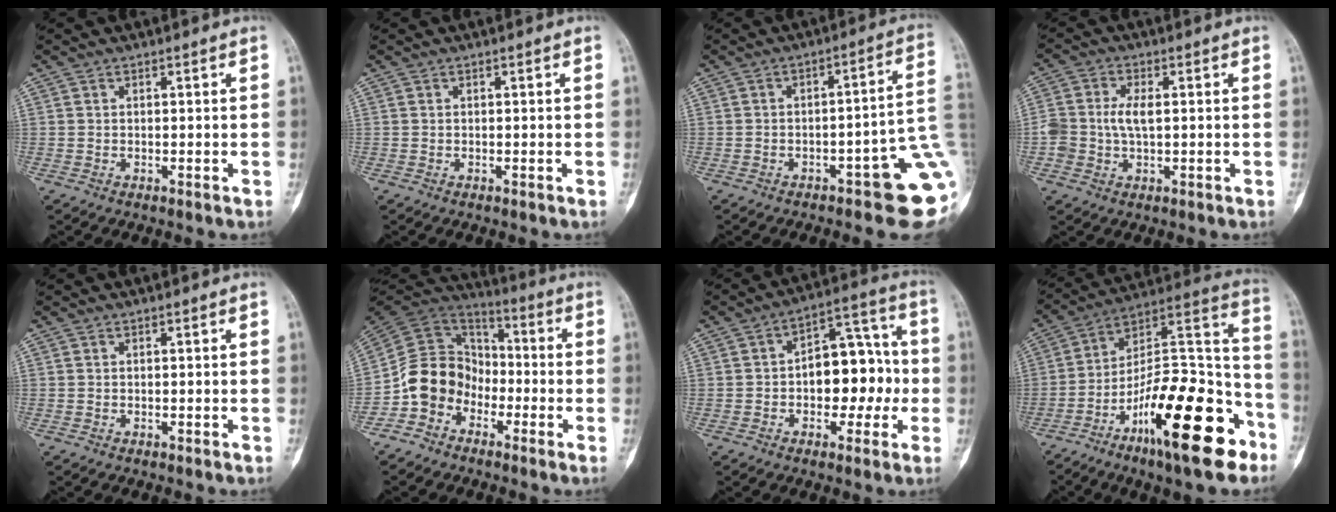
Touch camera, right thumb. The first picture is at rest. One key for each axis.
{"total": 0.0}
{"total": 14.1, "fx": -4.9, "fy": 4.4, "fz": 12.5, "tx": -0.097, "ty": 0.043, "tz": -0.052}
{"total": 6.0, "fx": 0.0, "fy": 3.4, "fz": 4.9, "tx": -0.114, "ty": 0.015, "tz": 0.002}
{"total": 0.0}
{"total": 12.2, "fx": -5.1, "fy": 10.0, "fz": 4.8, "tx": -0.065, "ty": 0.072, "tz": -0.106}
{"total": 13.2, "fx": -1.3, "fy": 8.1, "fz": 10.3, "tx": -0.106, "ty": 0.049, "tz": -0.022}
{"total": 26.3, "fx": -13.5, "fy": 8.3, "fz": 21.0, "tx": -0.300, "ty": 0.089, "tz": -0.217}